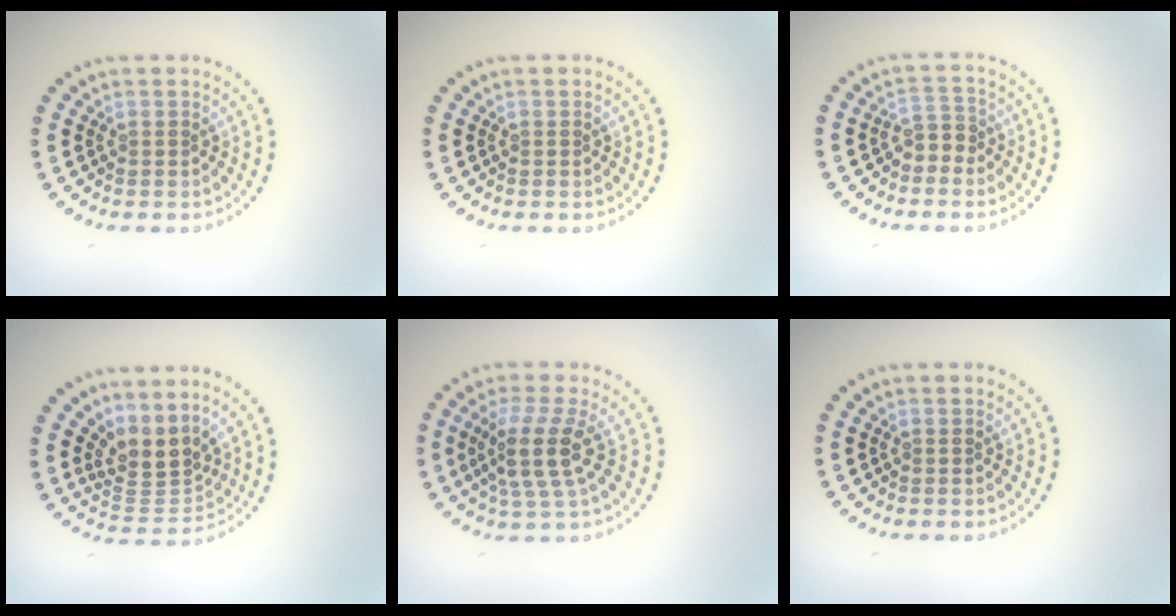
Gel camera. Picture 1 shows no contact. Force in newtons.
{"total": 0.0}
{"total": 2.0, "press": 1.7, "slide": 1.1}
{"total": 3.5, "press": 2.6, "slide": 2.4}
{"total": 4.1, "press": 3.2, "slide": 2.5}
{"total": 0.0}